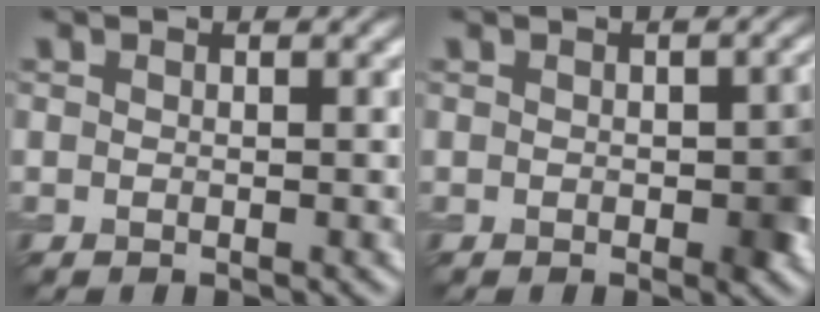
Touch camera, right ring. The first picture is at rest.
{"total": 3.1, "force": [-0.5, 1.3, 2.7], "torque": [-0.030, 0.000, -0.004]}